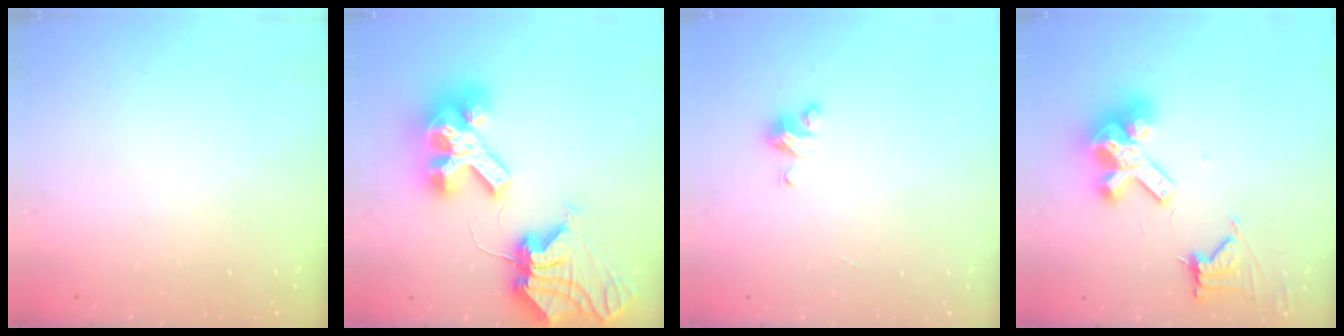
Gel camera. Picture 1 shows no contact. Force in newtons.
{"total": 18.4, "press": 18.3, "slide": 2.2}
{"total": 3.0, "press": 3.0, "slide": 0.3}
{"total": 12.3, "press": 12.2, "slide": 1.6}